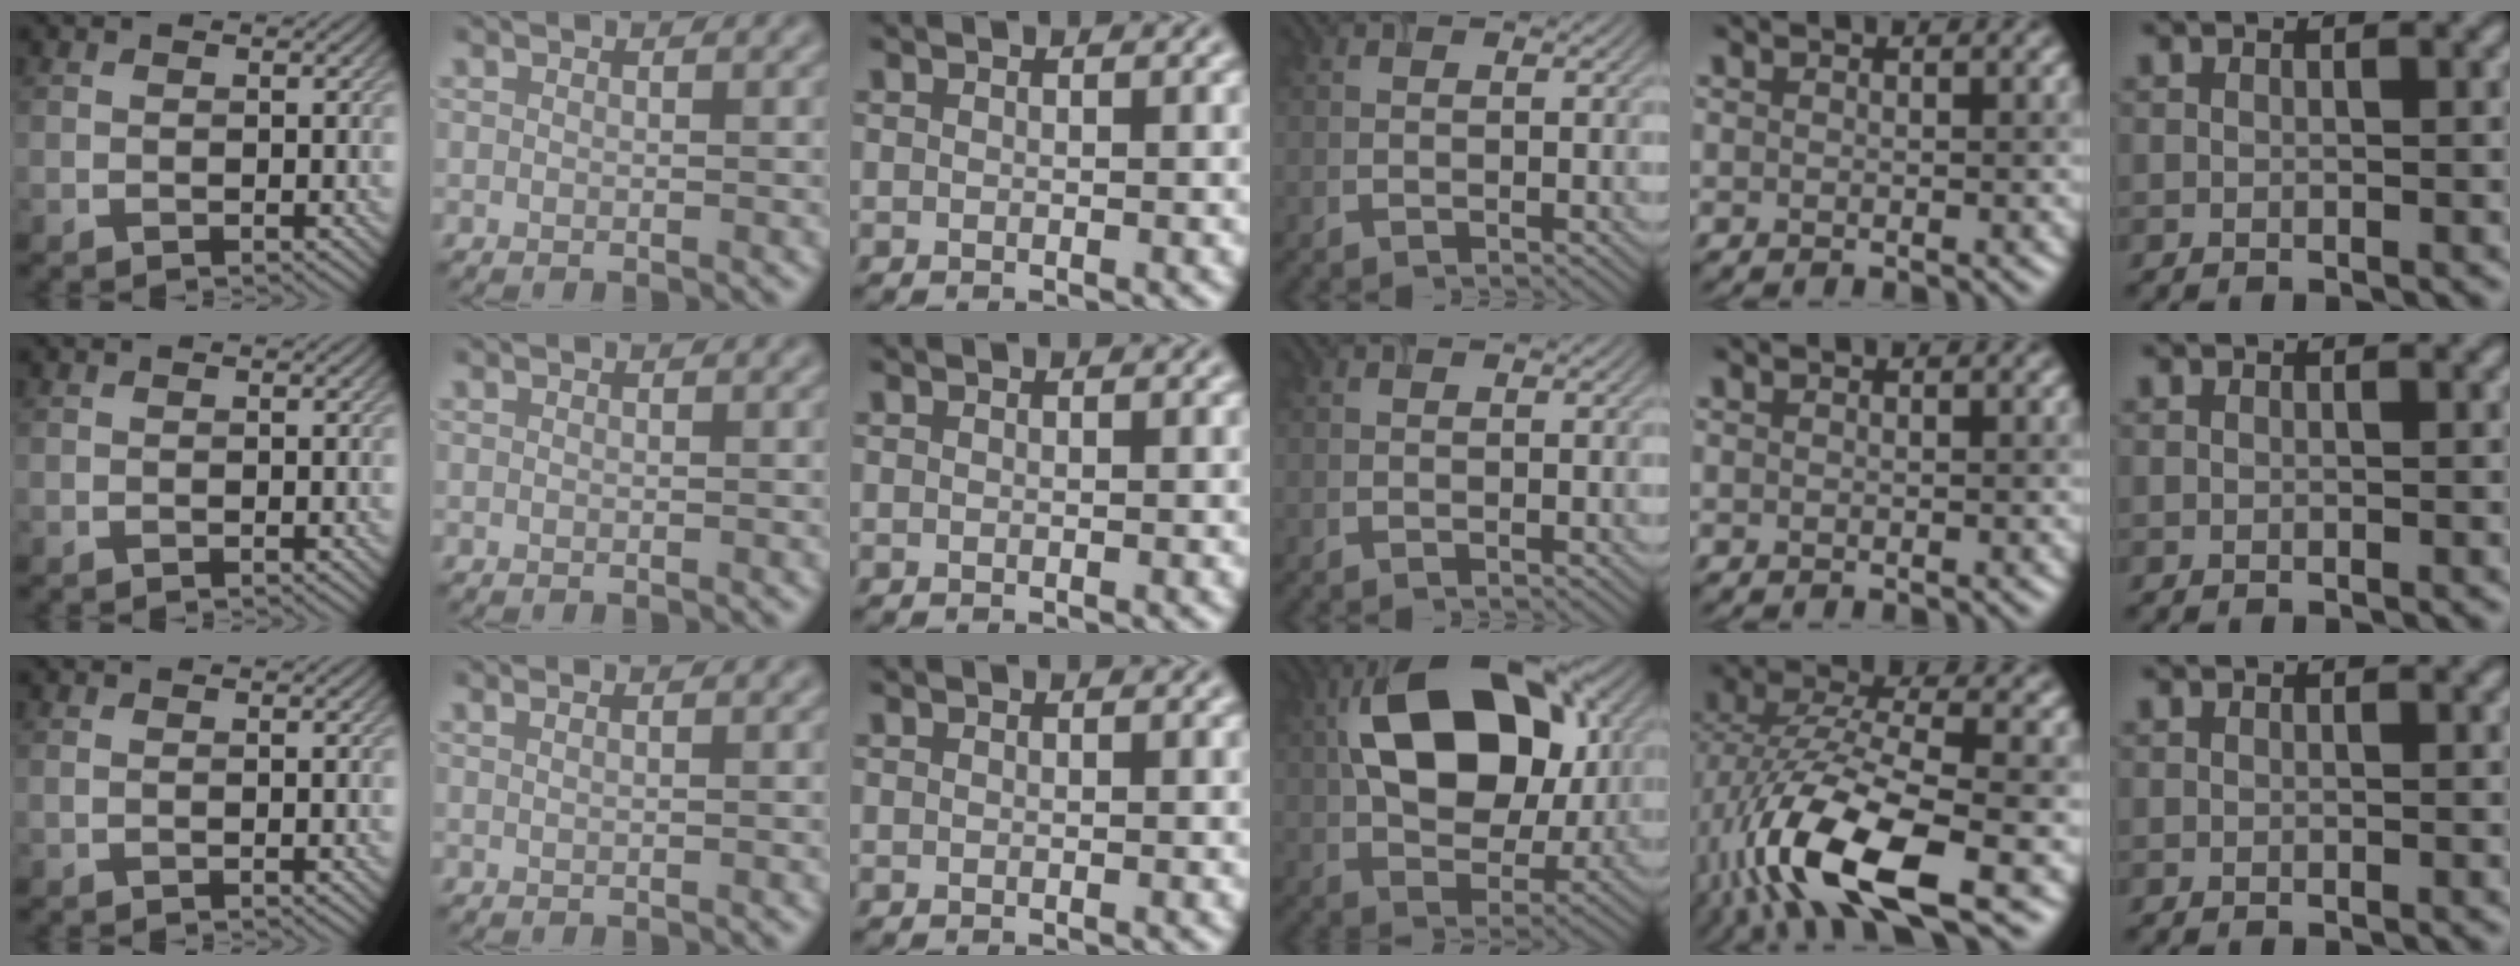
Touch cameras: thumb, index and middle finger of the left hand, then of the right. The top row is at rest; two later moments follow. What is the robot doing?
{"motion": "extract", "object": "airpods case & airpods"}